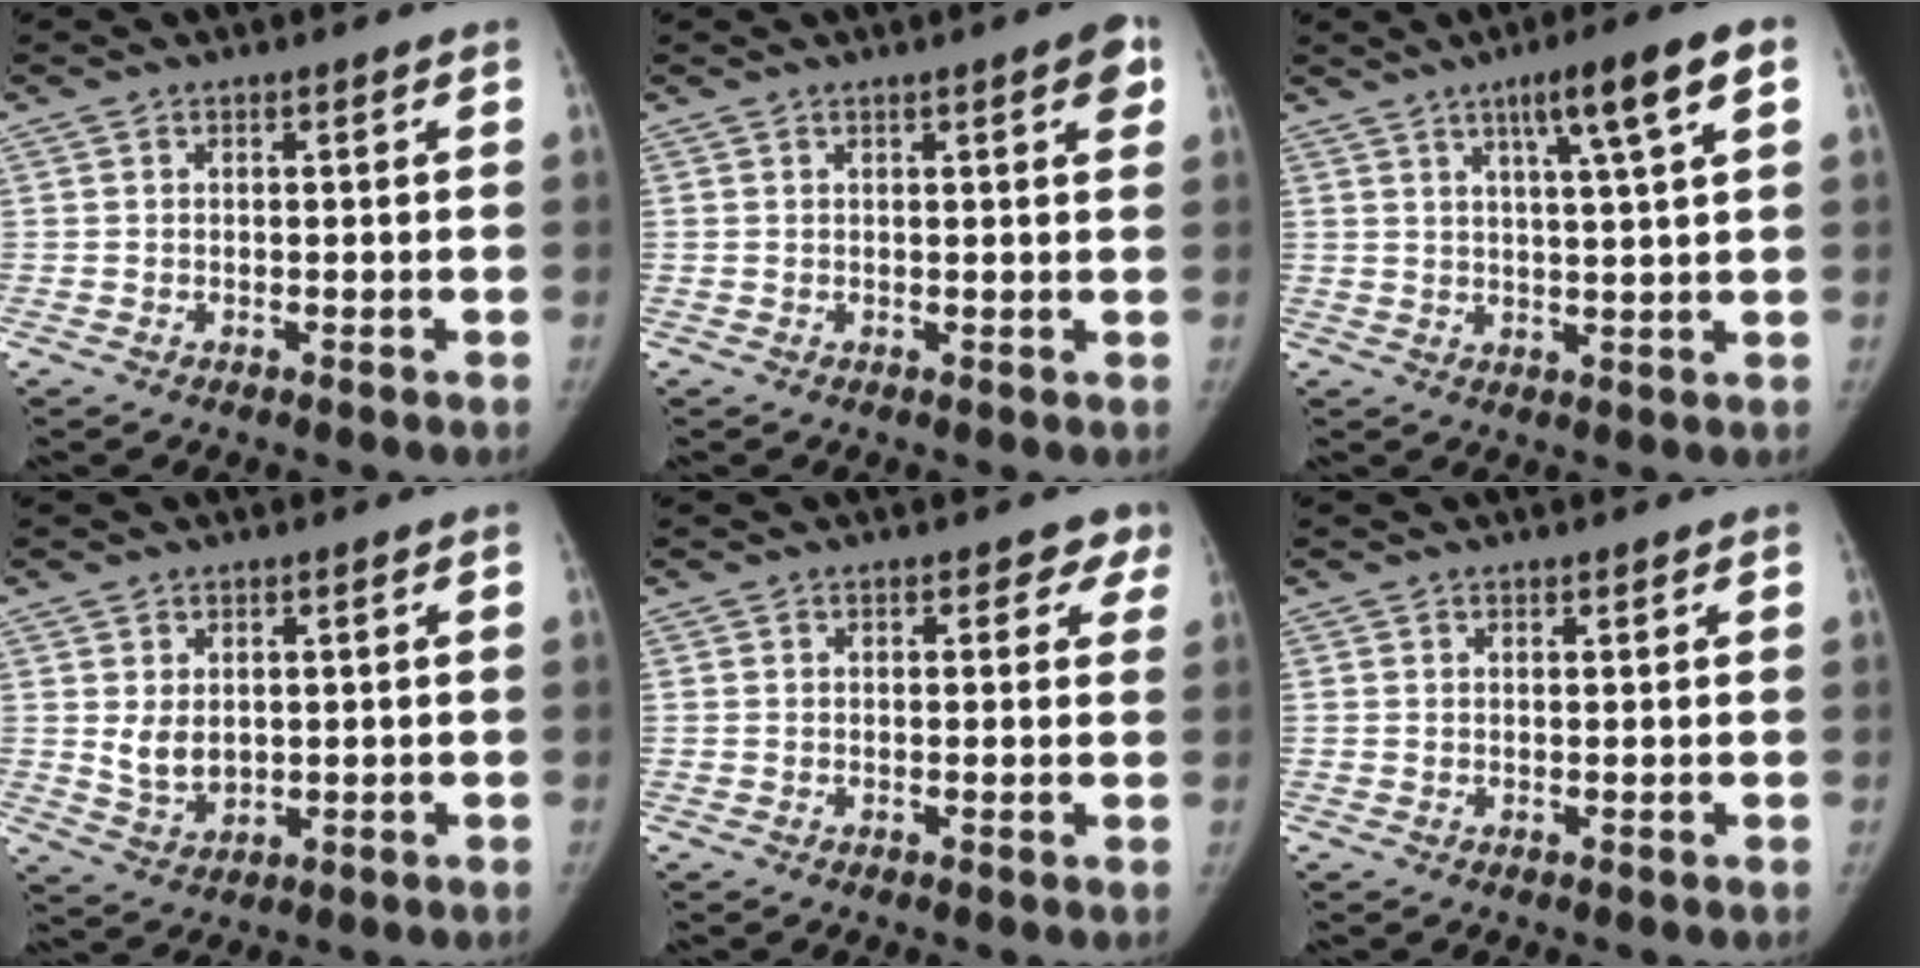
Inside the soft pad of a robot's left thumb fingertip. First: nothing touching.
{"total": 3.7, "force": [1.7, 0.8, 3.1], "torque": [-0.030, -0.002, 0.018]}
{"total": 9.6, "force": [4.6, 0.4, 8.4], "torque": [-0.129, -0.005, 0.071]}
{"total": 5.0, "force": [0.8, 3.7, 3.3], "torque": [-0.046, -0.016, 0.029]}
{"total": 3.2, "force": [2.1, 2.2, 0.9], "torque": [0.031, -0.006, 0.008]}
{"total": 0.6, "force": [0.5, 0.3, 0.0], "torque": [0.000, -0.003, 0.005]}